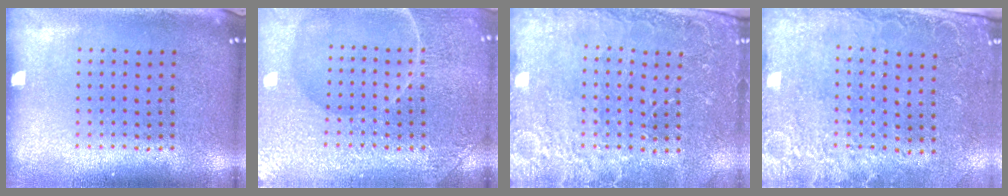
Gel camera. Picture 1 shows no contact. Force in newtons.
{"total": 4.5, "press": 4.5, "slide": 0.5}
{"total": 2.8, "press": 2.8, "slide": 0.2}
{"total": 2.6, "press": 2.1, "slide": 1.5}